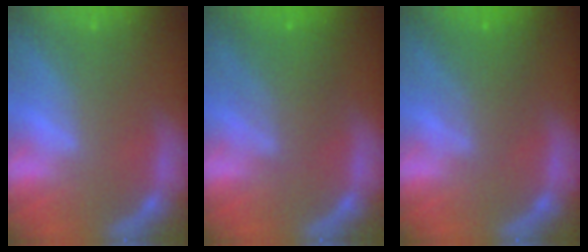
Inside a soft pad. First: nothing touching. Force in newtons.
{"total": 4.5}
{"total": 3.5}